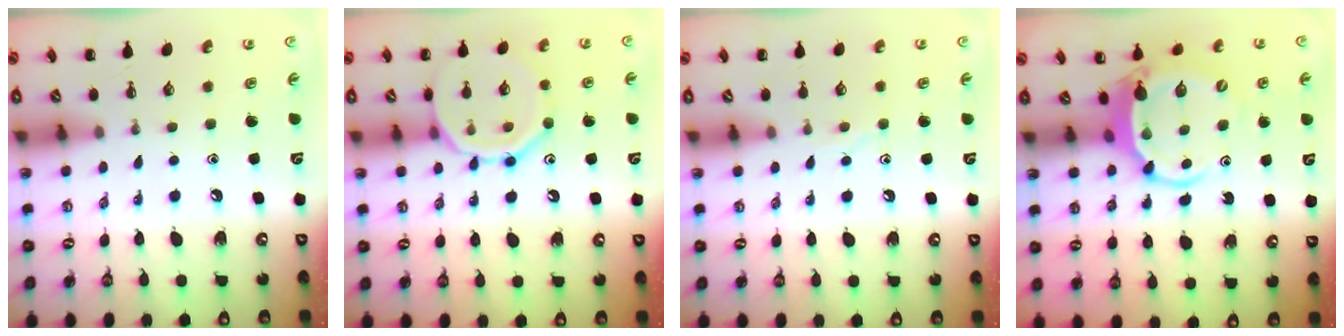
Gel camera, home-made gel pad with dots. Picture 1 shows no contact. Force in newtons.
{"total": 13.3, "press": 13.3, "slide": 0.5}
{"total": 5.8, "press": 5.7, "slide": 0.9}
{"total": 5.9, "press": 5.8, "slide": 1.2}